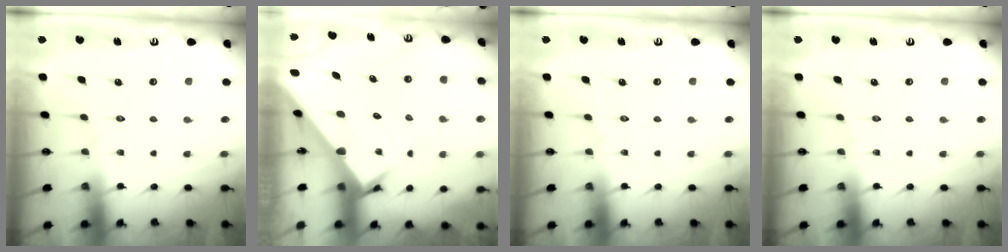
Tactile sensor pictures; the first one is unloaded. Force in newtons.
{"total": 2.9, "press": 2.9, "slide": 0.2}
{"total": 0.0}
{"total": 0.0}